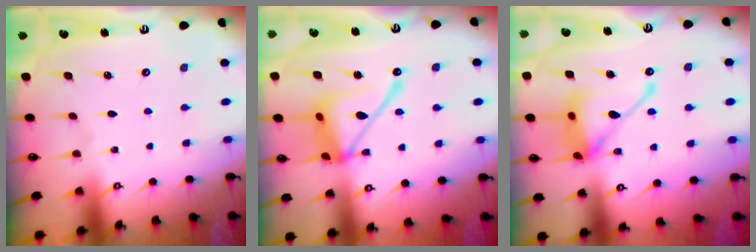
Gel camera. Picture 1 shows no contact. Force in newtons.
{"total": 17.0, "press": 17.0, "slide": 1.5}
{"total": 16.1, "press": 16.0, "slide": 1.6}